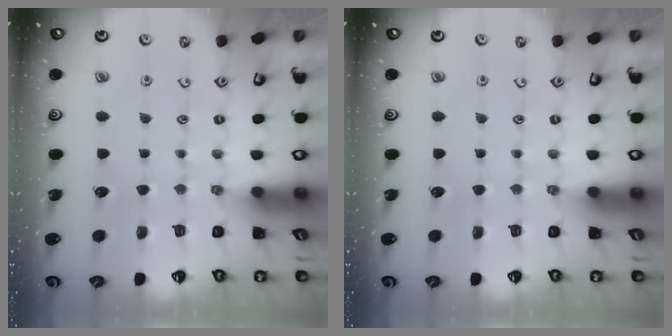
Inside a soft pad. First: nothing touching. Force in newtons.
{"total": 0.0}